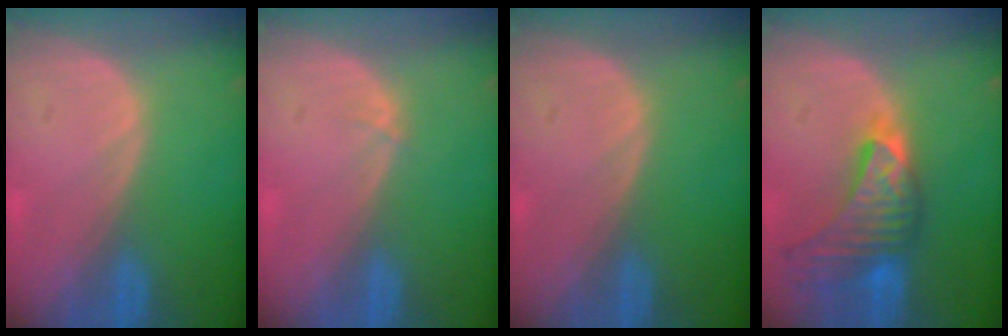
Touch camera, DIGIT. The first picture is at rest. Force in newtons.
{"total": 0.6, "press": 0.4, "slide": 0.3}
{"total": 0.0}
{"total": 9.0, "press": 8.5, "slide": 2.7}